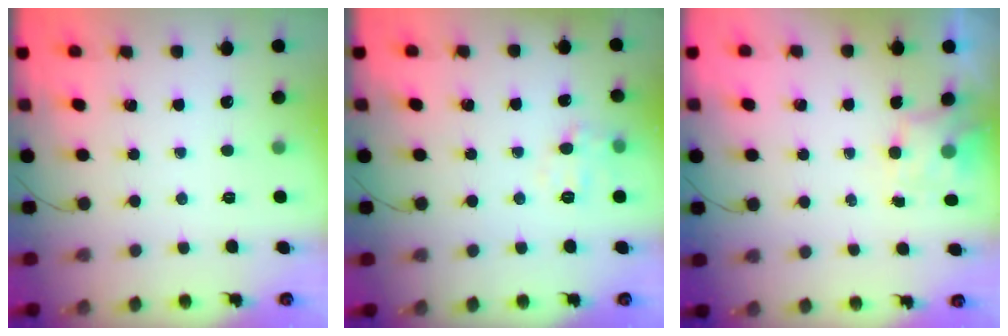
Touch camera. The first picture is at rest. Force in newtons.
{"total": 6.4, "press": 6.3, "slide": 1.0}
{"total": 3.6, "press": 3.5, "slide": 0.9}